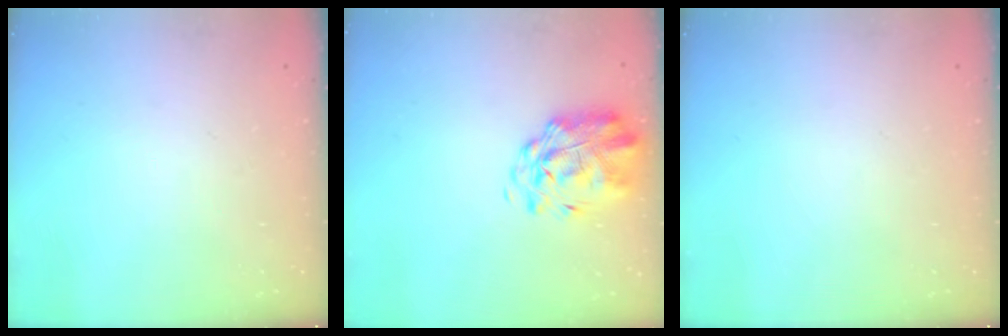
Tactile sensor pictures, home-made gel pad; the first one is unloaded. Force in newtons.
{"total": 3.3, "press": 2.8, "slide": 1.7}
{"total": 0.0}